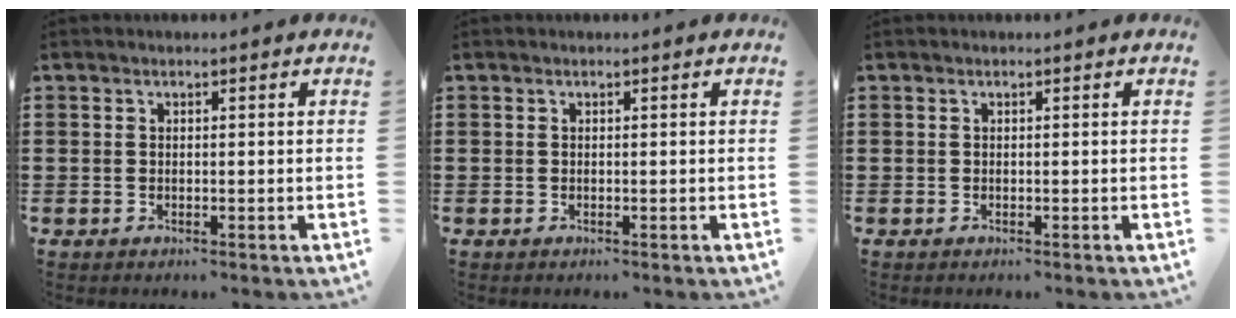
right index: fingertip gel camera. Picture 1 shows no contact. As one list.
[{"total": 0.0}, {"total": 0.0}]